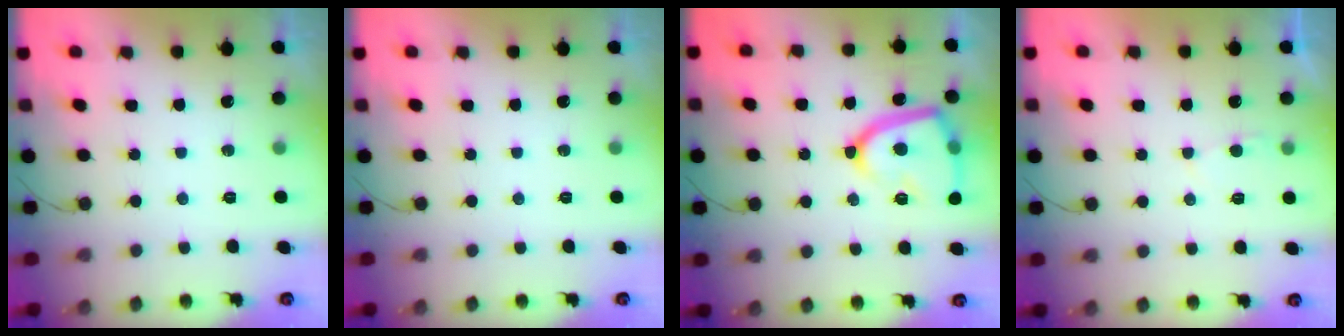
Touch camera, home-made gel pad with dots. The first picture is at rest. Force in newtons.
{"total": 0.0}
{"total": 16.4, "press": 16.4, "slide": 1.4}
{"total": 1.8, "press": 1.8, "slide": 0.3}